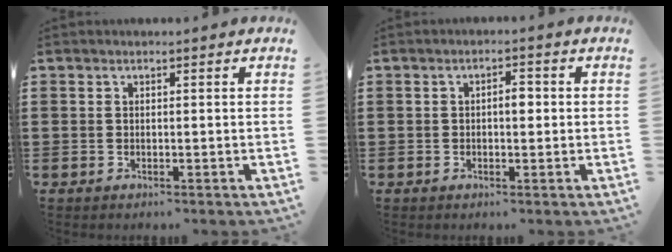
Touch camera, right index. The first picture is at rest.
{"total": 2.4, "force": [-0.1, 0.9, 2.2], "torque": [-0.042, 0.004, -0.003]}